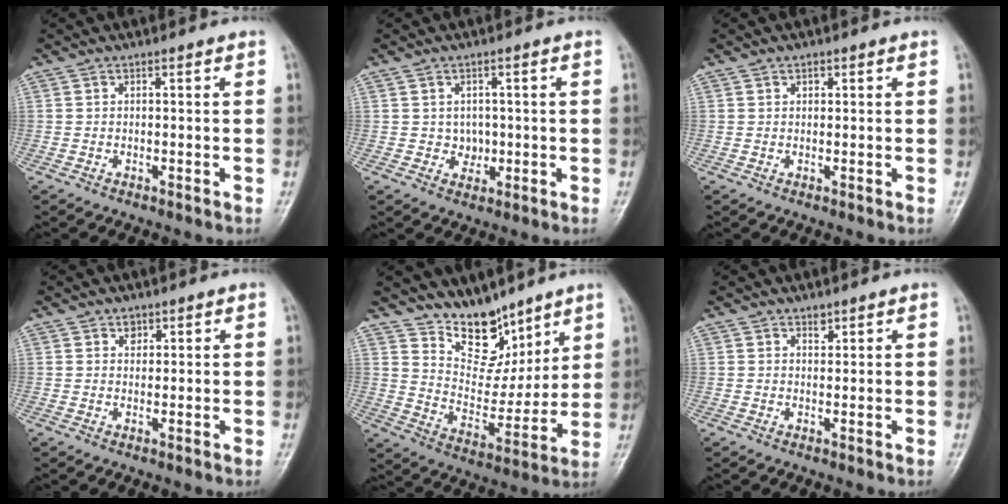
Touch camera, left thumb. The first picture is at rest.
{"total": 3.2, "force": [-0.1, 2.8, 1.5], "torque": [-0.002, 0.003, 0.002]}
{"total": 1.2, "force": [0.6, 0.8, 0.6], "torque": [-0.002, -0.002, 0.008]}
{"total": 1.8, "force": [1.0, 1.4, 0.7], "torque": [0.004, -0.004, 0.013]}
{"total": 12.9, "force": [9.8, 7.1, 4.5], "torque": [-0.028, -0.075, 0.181]}
{"total": 1.6, "force": [1.1, 0.9, 0.7], "torque": [-0.001, -0.006, 0.016]}